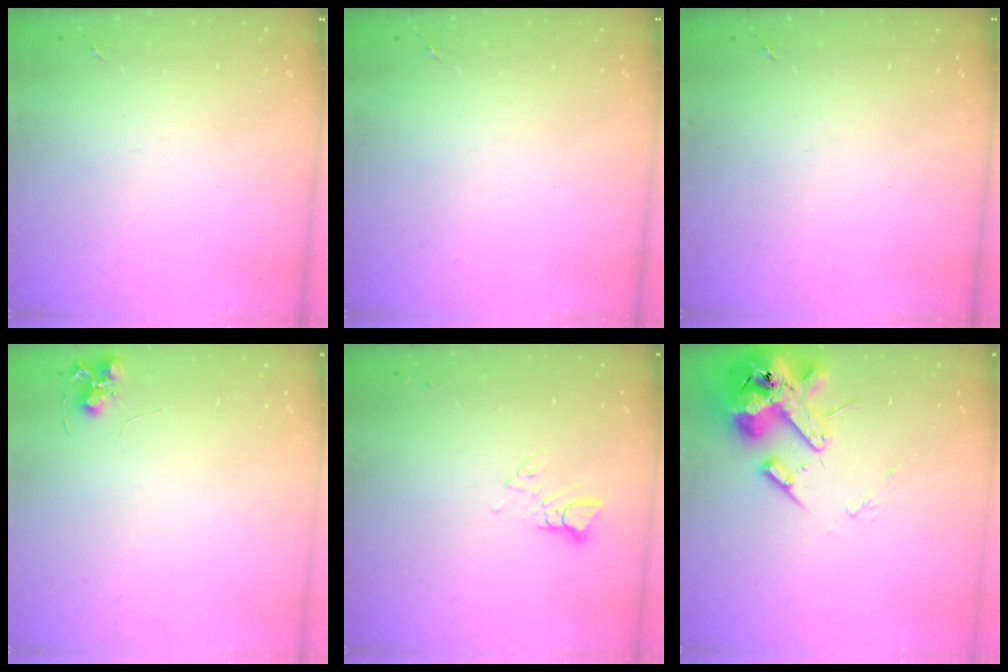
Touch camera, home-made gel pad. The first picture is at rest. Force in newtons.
{"total": 0.0}
{"total": 0.0}
{"total": 6.9, "press": 6.9, "slide": 0.7}
{"total": 2.9, "press": 2.9, "slide": 0.2}
{"total": 15.8, "press": 15.5, "slide": 2.8}